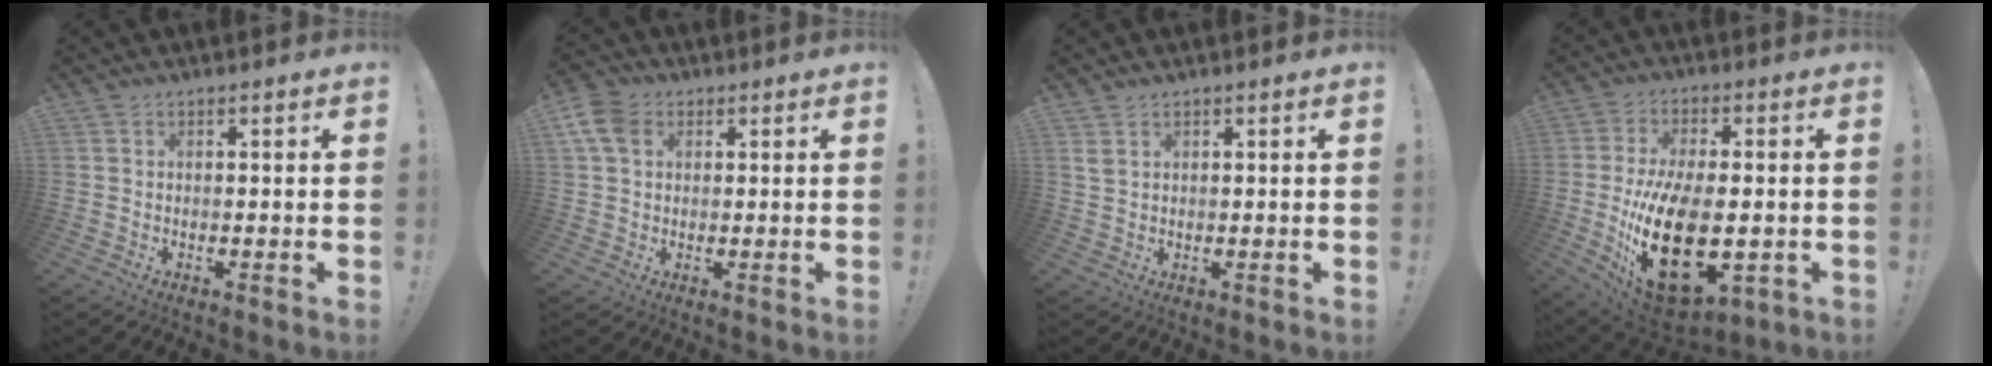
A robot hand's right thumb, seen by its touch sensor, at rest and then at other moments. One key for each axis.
{"total": 8.0, "fx": 3.3, "fy": 5.5, "fz": 4.7, "tx": -0.092, "ty": -0.003, "tz": 0.065}
{"total": 2.0, "fx": 1.2, "fy": 1.0, "fz": 1.2, "tx": -0.031, "ty": 0.003, "tz": 0.025}
{"total": 24.1, "fx": -3.9, "fy": 13.0, "fz": 20.0, "tx": -0.372, "ty": 0.003, "tz": -0.044}